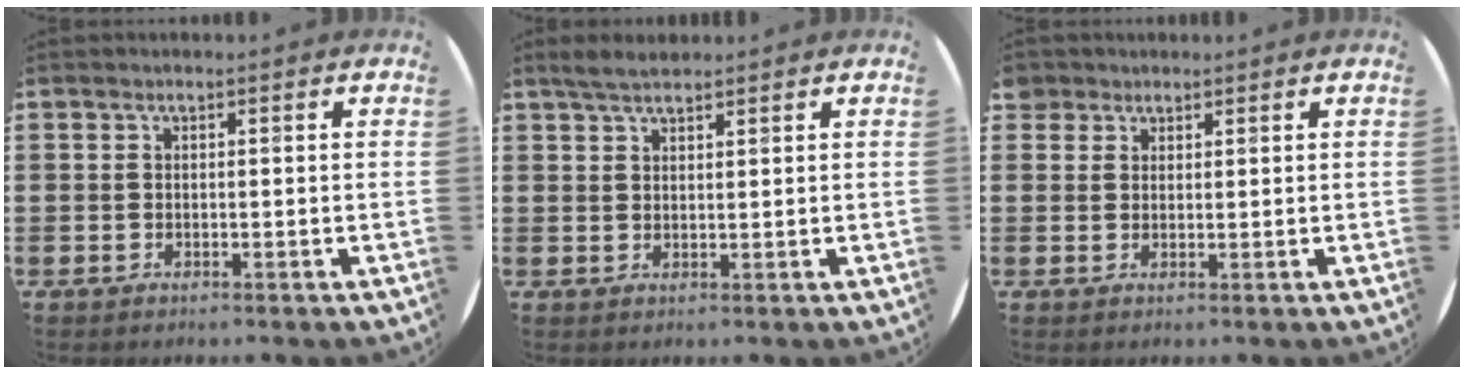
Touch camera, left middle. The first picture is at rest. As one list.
[{"total": 2.8, "force": [2.4, 0.7, 1.2], "torque": [-0.029, 0.005, 0.045]}, {"total": 2.1, "force": [1.7, 1.2, 0.0], "torque": [0.004, 0.002, 0.032]}]